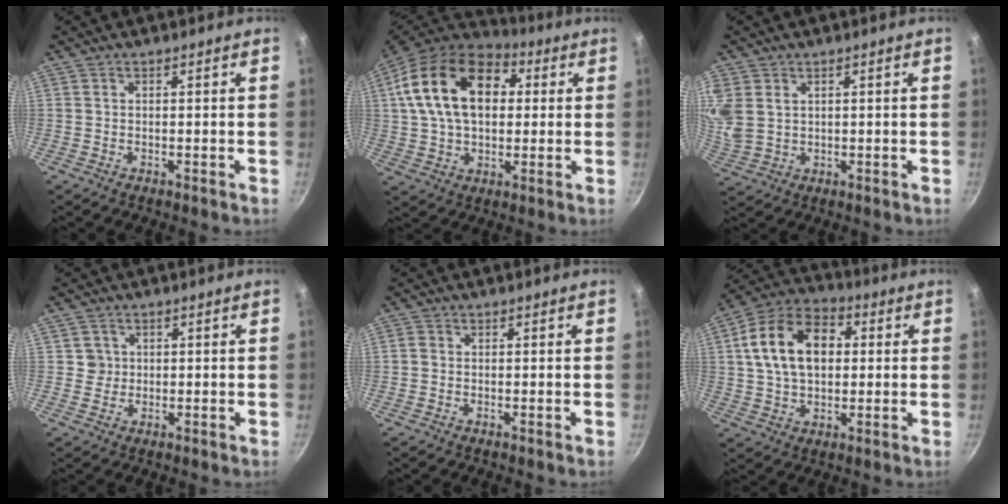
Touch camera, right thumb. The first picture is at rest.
{"total": 20.6, "force": [4.7, 13.6, 14.8], "torque": [-0.238, 0.017, 0.068]}
{"total": 8.6, "force": [2.8, 6.5, 4.9], "torque": [-0.106, -0.002, 0.066]}
{"total": 2.4, "force": [0.4, 2.4, 0.2], "torque": [0.015, 0.007, 0.004]}
{"total": 0.8, "force": [-0.2, 0.7, 0.3], "torque": [-0.005, 0.002, -0.005]}
{"total": 15.9, "force": [2.7, 10.8, 11.4], "torque": [-0.174, 0.021, 0.032]}